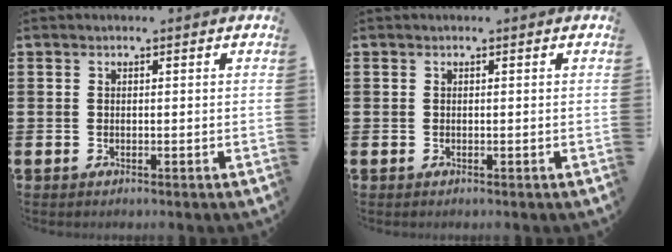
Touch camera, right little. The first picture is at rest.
{"total": 0.0}